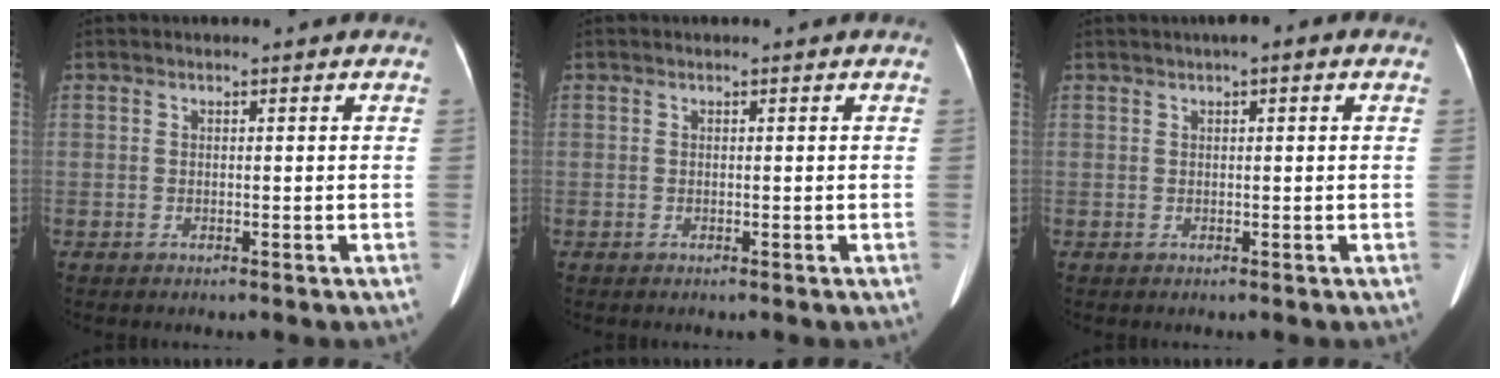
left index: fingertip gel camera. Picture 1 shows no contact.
{"total": 0.0}
{"total": 2.0, "force": [1.1, 0.5, 1.6], "torque": [-0.027, 0.014, 0.013]}